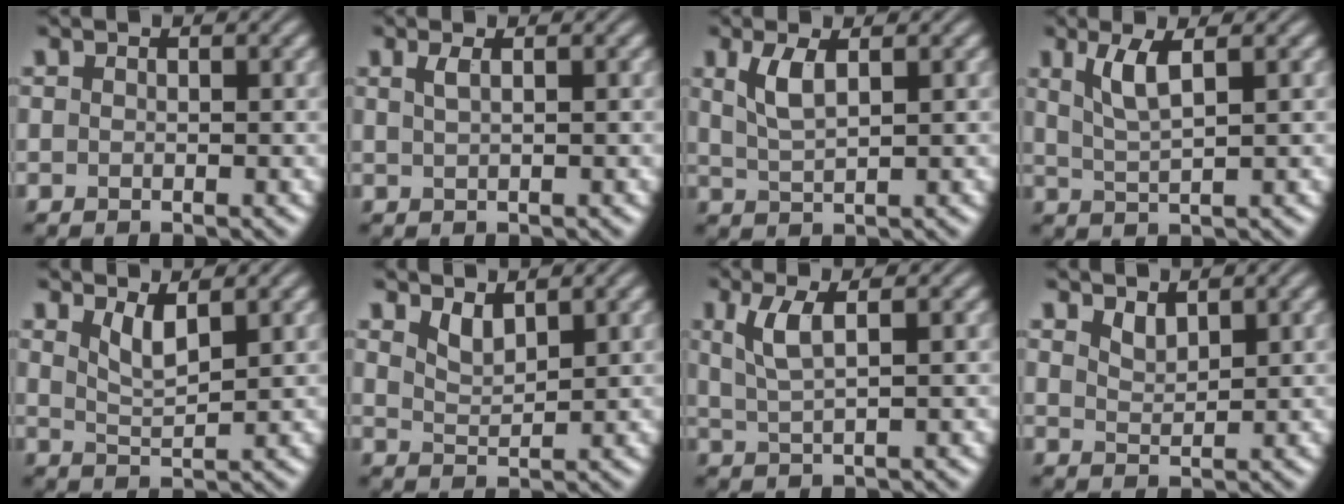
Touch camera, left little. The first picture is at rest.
{"total": 1.3, "force": [0.5, 0.5, 1.1], "torque": [-0.017, 0.003, 0.008]}
{"total": 2.7, "force": [1.1, 0.9, 2.3], "torque": [-0.053, -0.001, 0.025]}
{"total": 3.1, "force": [1.4, 0.7, 2.7], "torque": [-0.057, -0.001, 0.031]}
{"total": 2.4, "force": [1.6, 0.6, 1.7], "torque": [-0.035, -0.010, 0.033]}
{"total": 1.9, "force": [1.5, 0.6, 1.0], "torque": [-0.024, -0.008, 0.034]}
{"total": 3.1, "force": [1.2, 0.8, 2.8], "torque": [-0.058, 0.000, 0.026]}
{"total": 1.6, "force": [1.3, 0.5, 0.7], "torque": [-0.018, -0.006, 0.030]}